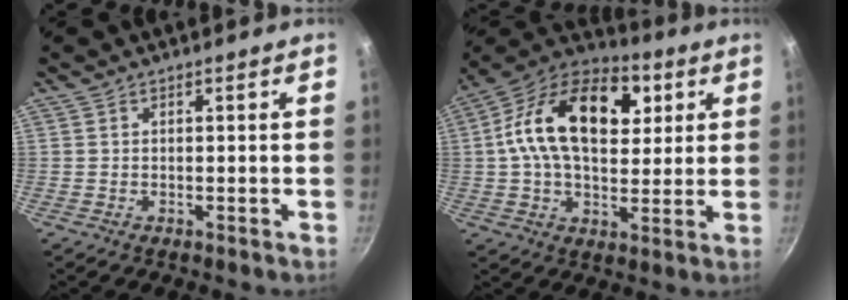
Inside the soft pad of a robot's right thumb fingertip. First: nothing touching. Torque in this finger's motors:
{"motor_torque": [2.40, 2.61, 1.00, -0.74, 0.53]}